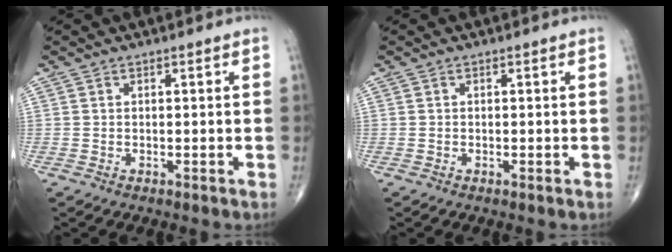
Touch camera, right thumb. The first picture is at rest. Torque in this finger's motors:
{"motor_torque": [0.10, -0.09, -0.26, -0.25, -0.01]}